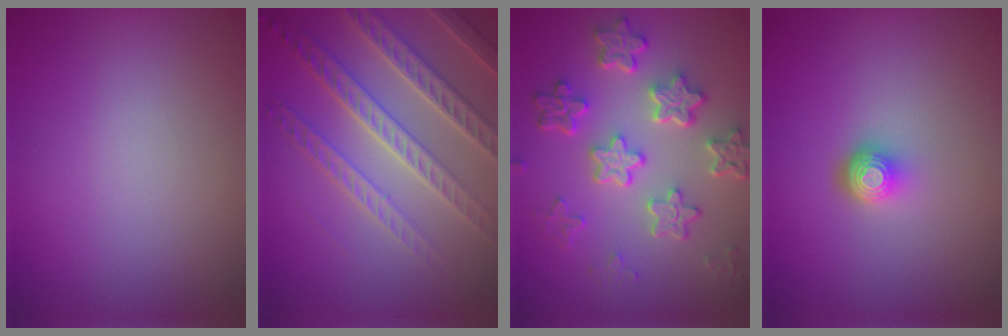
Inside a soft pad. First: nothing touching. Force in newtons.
{"total": 5.6, "press": 4.8, "slide": 2.8}
{"total": 6.2, "press": 4.9, "slide": 3.9}
{"total": 2.2, "press": 1.5, "slide": 1.6}